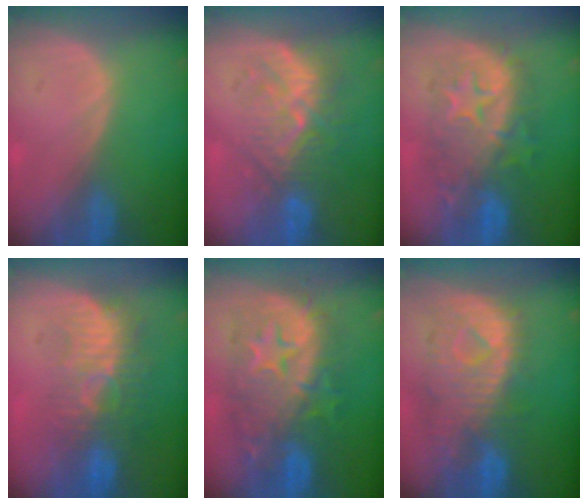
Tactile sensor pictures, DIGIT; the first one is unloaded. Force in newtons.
{"total": 9.0, "press": 8.6, "slide": 2.4}
{"total": 9.9, "press": 9.9, "slide": 0.5}
{"total": 9.0, "press": 8.2, "slide": 3.8}
{"total": 12.6, "press": 12.6, "slide": 1.1}
{"total": 10.9, "press": 9.7, "slide": 5.0}